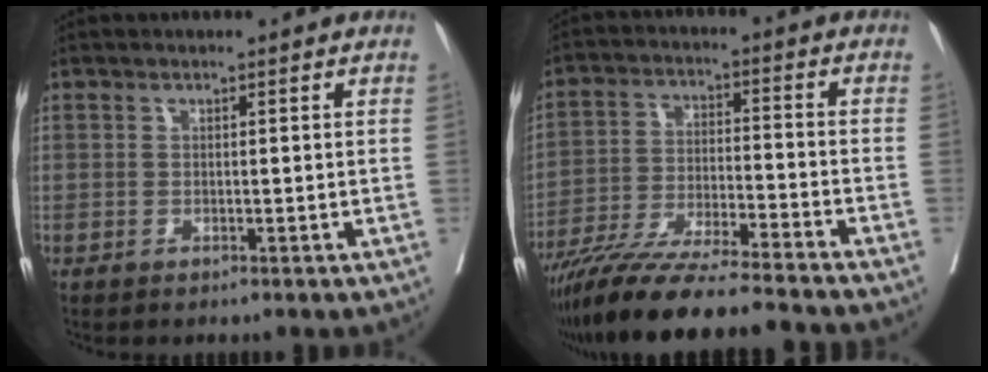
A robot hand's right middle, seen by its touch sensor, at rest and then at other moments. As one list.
[{"total": 16.0, "force": [-14.1, -0.7, 7.5], "torque": [-0.133, -0.029, -0.243]}]